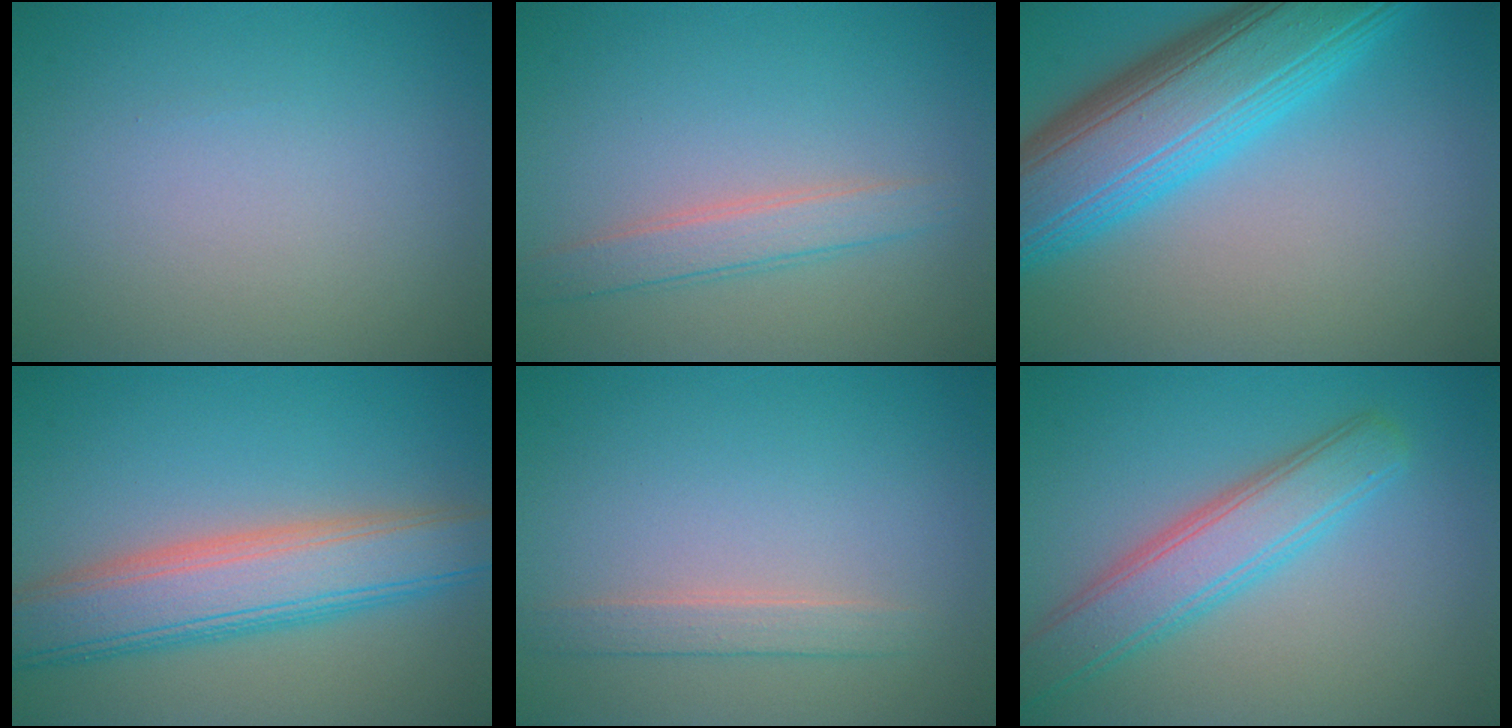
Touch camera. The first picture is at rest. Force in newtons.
{"total": 2.5, "press": 2.5, "slide": 0.1}
{"total": 11.5, "press": 11.5, "slide": 0.4}
{"total": 7.4, "press": 7.4, "slide": 0.1}
{"total": 1.8, "press": 1.8, "slide": 0.1}
{"total": 5.0, "press": 5.0, "slide": 0.2}